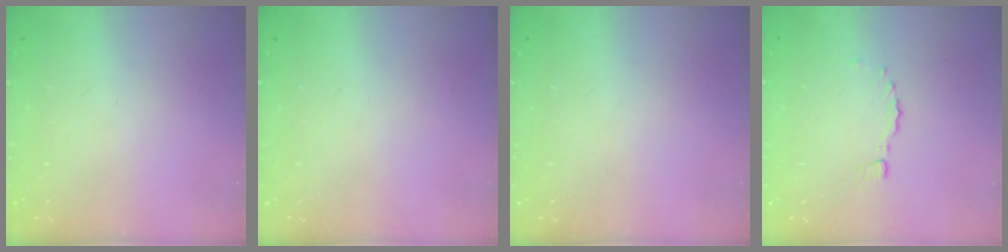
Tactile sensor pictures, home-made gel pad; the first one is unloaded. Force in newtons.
{"total": 0.0}
{"total": 0.0}
{"total": 0.0}